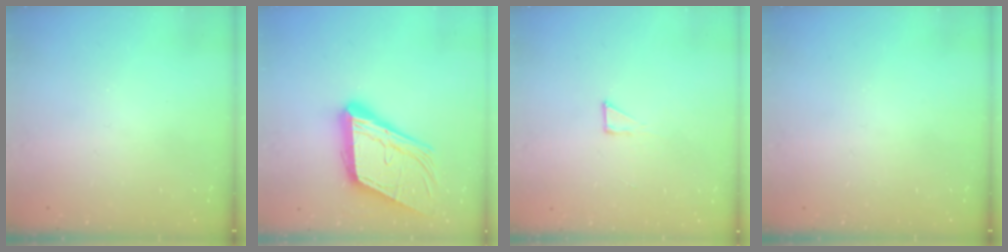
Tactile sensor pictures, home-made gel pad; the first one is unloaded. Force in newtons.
{"total": 19.0, "press": 18.8, "slide": 3.0}
{"total": 3.0, "press": 3.0, "slide": 0.3}
{"total": 0.0}